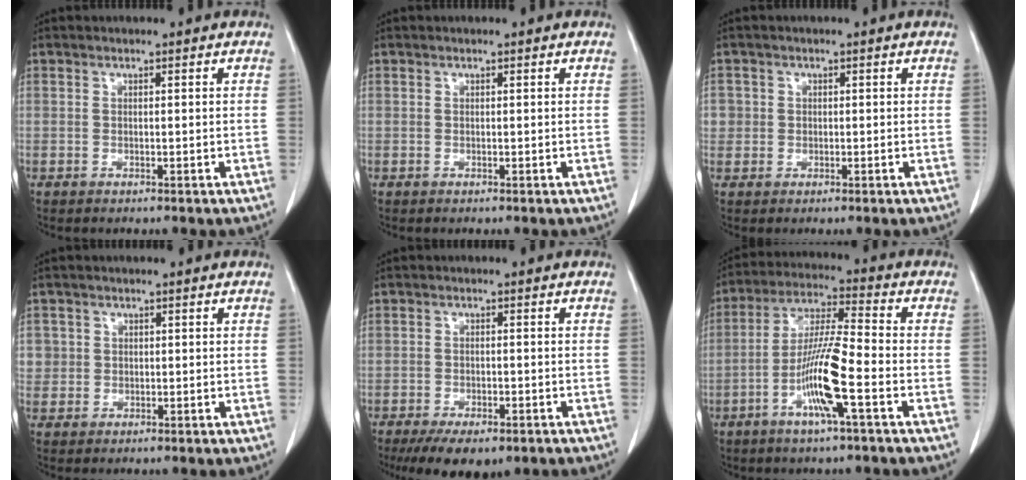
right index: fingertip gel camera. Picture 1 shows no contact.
{"total": 0.0}
{"total": 2.3, "force": [0.2, 2.3, 0.2], "torque": [0.008, 0.003, 0.005]}
{"total": 2.6, "force": [0.5, 2.5, 0.1], "torque": [0.016, 0.003, 0.009]}
{"total": 9.0, "force": [-6.3, 3.6, 5.4], "torque": [-0.076, -0.010, -0.089]}
{"total": 10.9, "force": [-4.0, 0.2, 10.1], "torque": [-0.201, -0.002, -0.080]}